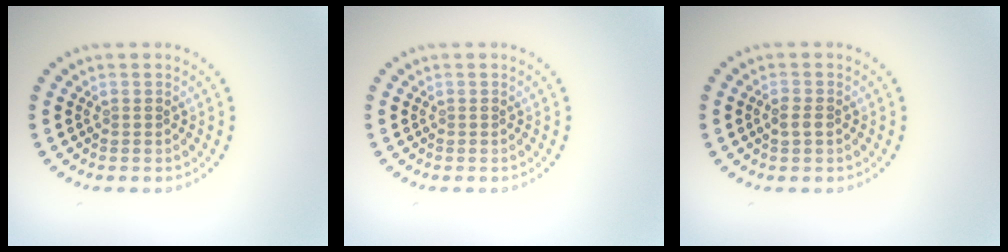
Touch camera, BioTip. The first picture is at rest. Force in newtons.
{"total": 0.0}
{"total": 1.2, "press": 1.2, "slide": 0.1}